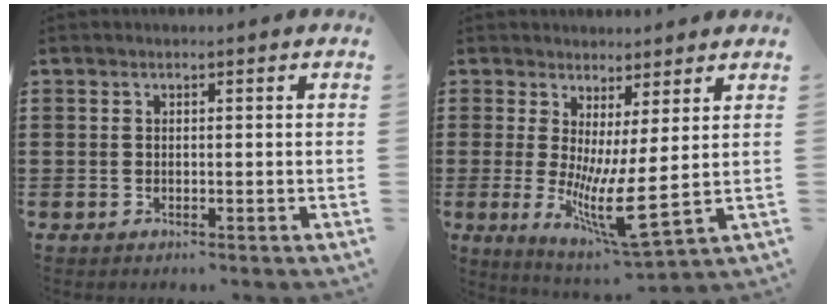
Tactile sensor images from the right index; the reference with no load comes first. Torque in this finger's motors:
{"motor_torque": [1.40, 0.26, 0.51, 0.21]}